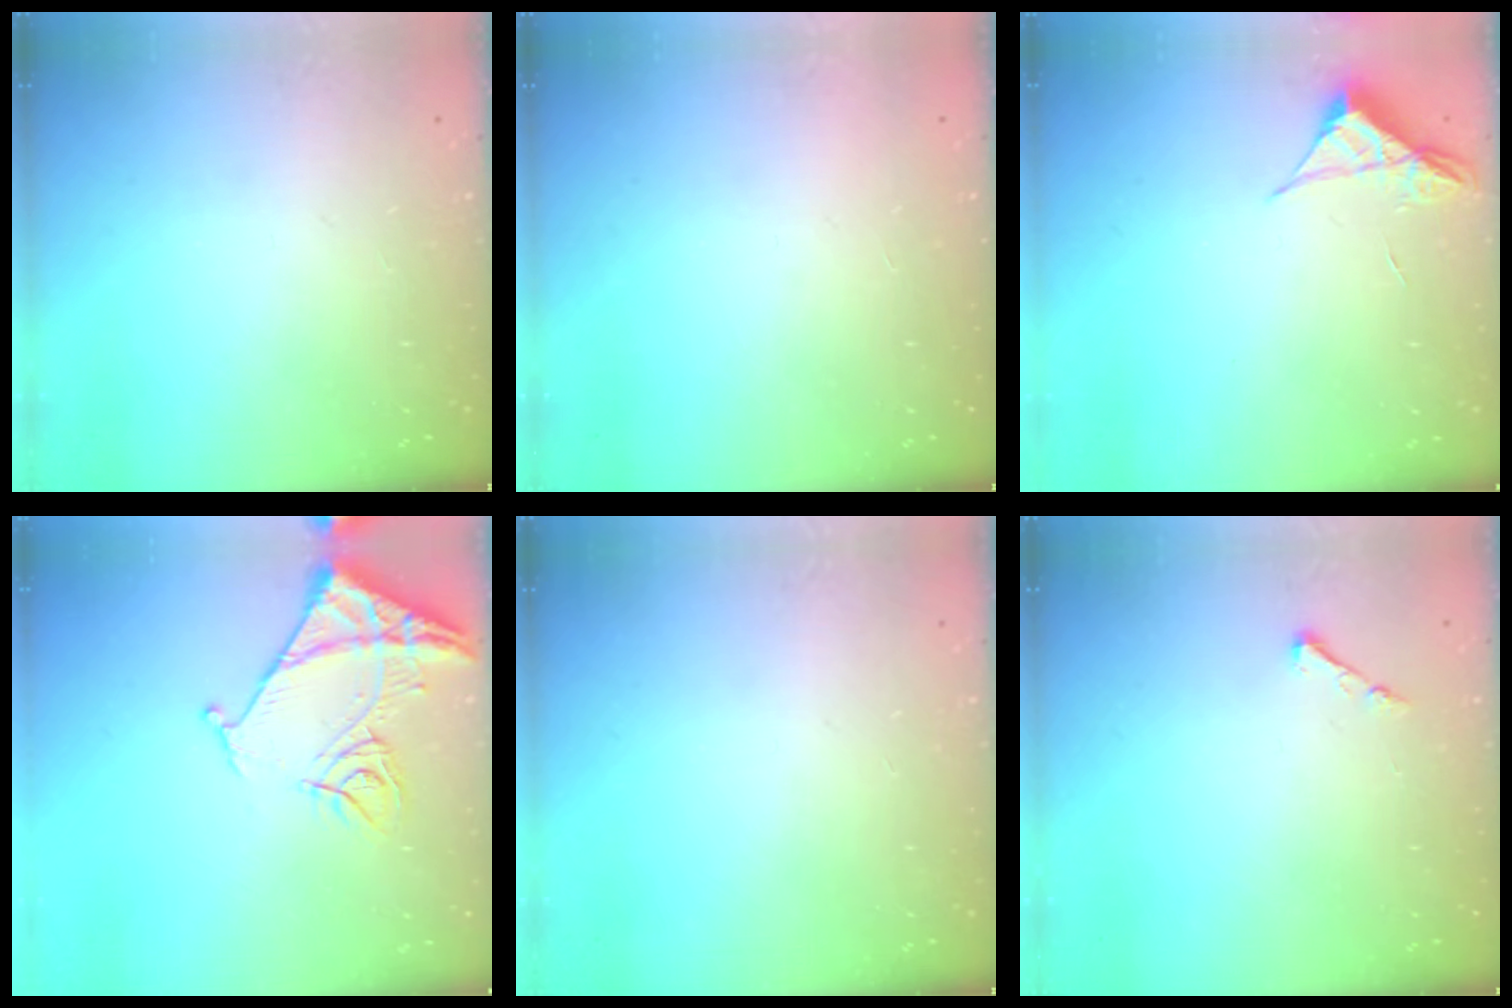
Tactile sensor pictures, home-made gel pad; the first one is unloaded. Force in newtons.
{"total": 1.5, "press": 1.5, "slide": 0.1}
{"total": 4.2, "press": 4.2, "slide": 0.4}
{"total": 11.7, "press": 11.6, "slide": 1.2}
{"total": 0.0}
{"total": 3.3, "press": 3.3, "slide": 0.6}